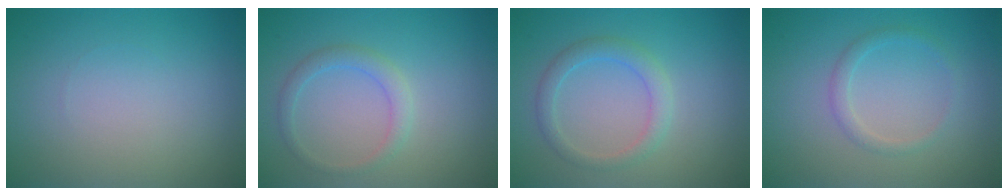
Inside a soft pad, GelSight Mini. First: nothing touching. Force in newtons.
{"total": 1.8, "press": 1.8, "slide": 0.0}
{"total": 2.3, "press": 2.2, "slide": 0.1}
{"total": 1.4, "press": 1.4, "slide": 0.0}